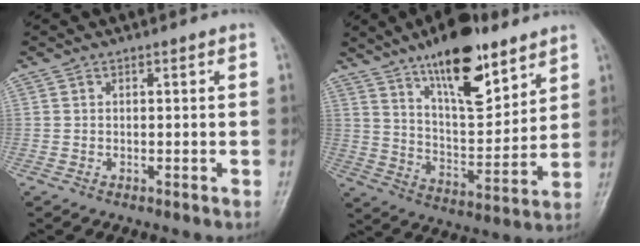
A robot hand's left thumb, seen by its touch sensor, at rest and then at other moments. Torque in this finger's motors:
{"motor_torque": [2.43, 1.55, 1.55, -1.22, 0.44]}